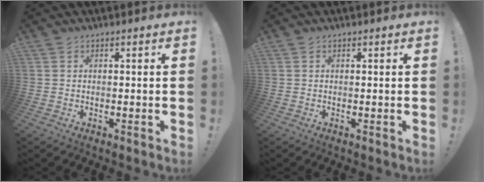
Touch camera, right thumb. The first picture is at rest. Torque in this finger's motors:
{"motor_torque": [-0.17, 0.27, -0.22, -0.02, 0.01]}